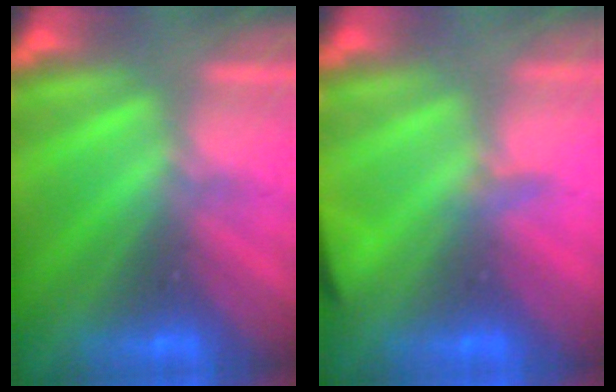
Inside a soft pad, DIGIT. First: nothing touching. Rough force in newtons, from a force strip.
{"total": 2.9}